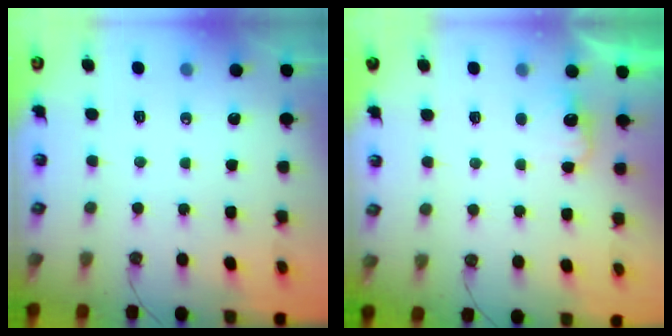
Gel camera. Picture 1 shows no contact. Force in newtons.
{"total": 3.7, "press": 3.6, "slide": 1.0}